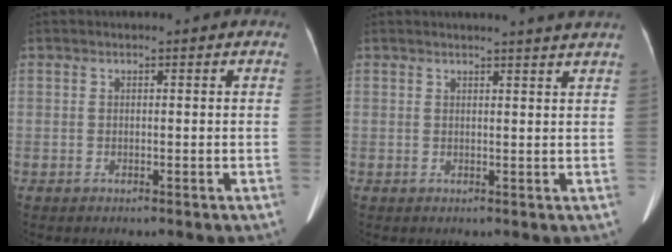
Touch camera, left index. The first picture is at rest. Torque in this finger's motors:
{"motor_torque": [-0.46, -1.22, 0.11, 0.04]}